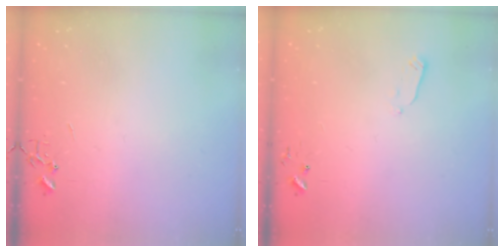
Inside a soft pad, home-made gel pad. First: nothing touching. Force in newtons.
{"total": 2.4, "press": 2.3, "slide": 0.4}